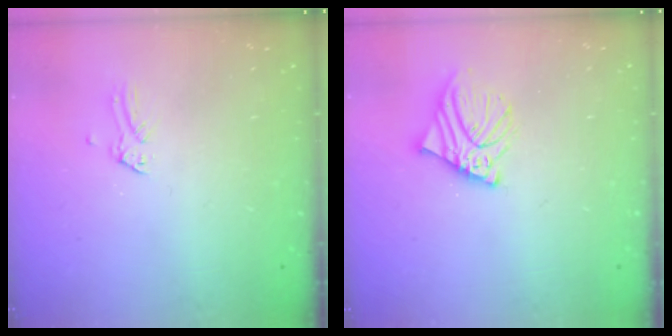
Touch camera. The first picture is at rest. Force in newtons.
{"total": 9.0, "press": 8.9, "slide": 1.4}